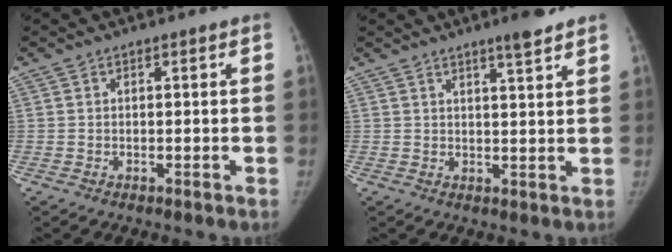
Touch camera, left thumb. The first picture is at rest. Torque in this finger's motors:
{"motor_torque": [0.51, -0.31, 0.90, -0.71, 0.12]}